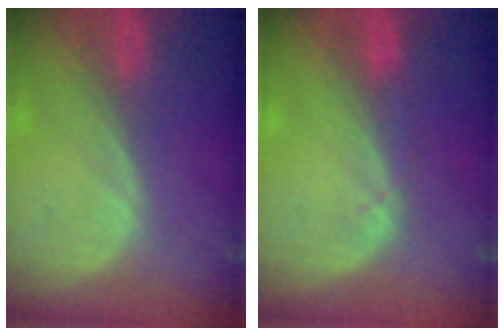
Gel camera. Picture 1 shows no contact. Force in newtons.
{"total": 1.1, "press": 1.1, "slide": 0.2}